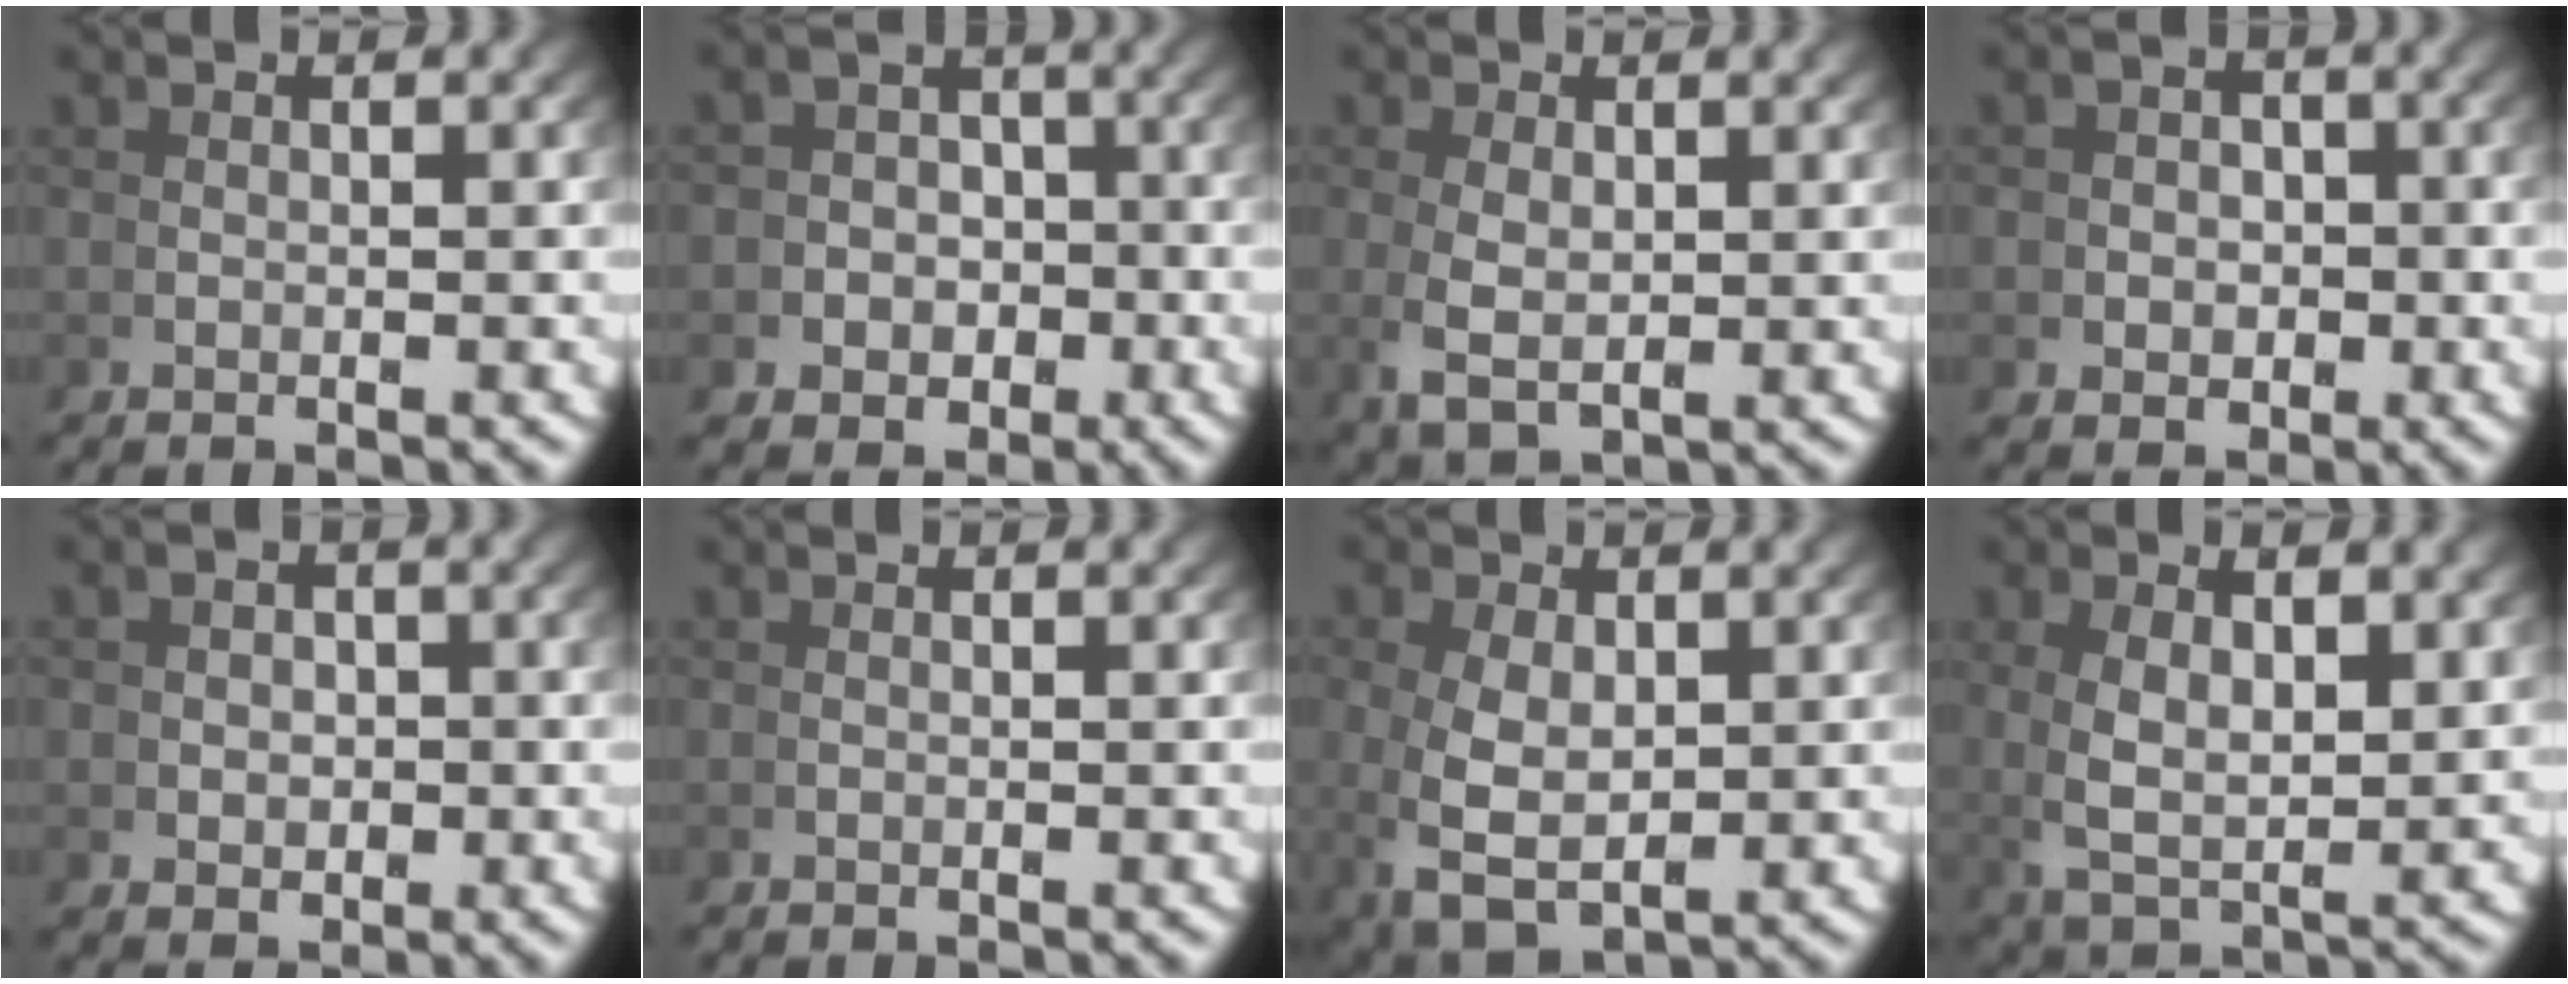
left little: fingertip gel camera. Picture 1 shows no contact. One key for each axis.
{"total": 5.9, "fx": -2.0, "fy": 5.0, "fz": 2.4, "tx": -0.029, "ty": -0.023, "tz": -0.033}
{"total": 3.5, "fx": 0.2, "fy": 2.0, "fz": 2.9, "tx": -0.074, "ty": -0.019, "tz": 0.023}
{"total": 2.8, "fx": -0.5, "fy": 2.4, "fz": 1.4, "tx": -0.008, "ty": -0.005, "tz": -0.007}
{"total": 2.1, "fx": -0.2, "fy": 1.7, "fz": 1.2, "tx": -0.007, "ty": -0.007, "tz": 0.001}
{"total": 0.0}
{"total": 5.5, "fx": -1.3, "fy": 3.5, "fz": 4.0, "tx": -0.101, "ty": -0.033, "tz": 0.002}
{"total": 5.4, "fx": 1.3, "fy": 2.7, "fz": 4.5, "tx": -0.105, "ty": -0.008, "tz": 0.037}